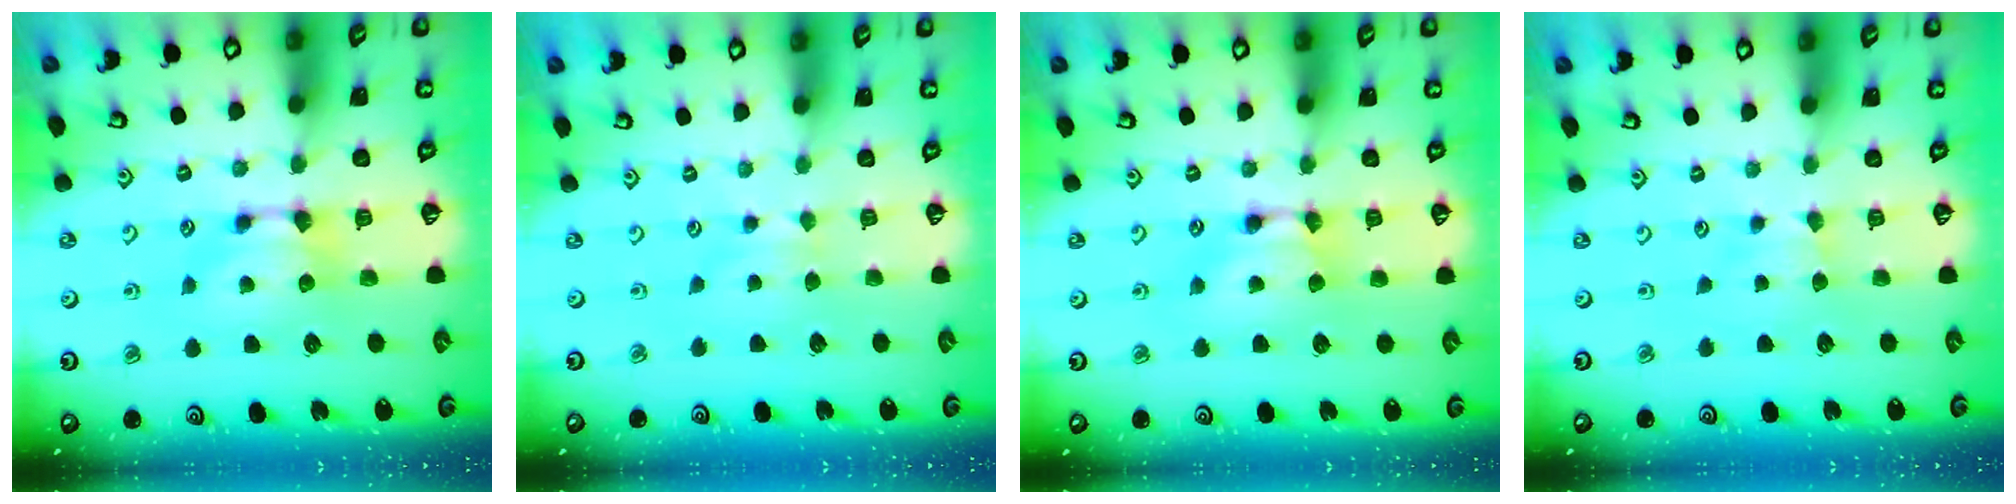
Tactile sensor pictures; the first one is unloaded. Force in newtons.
{"total": 2.1, "press": 2.0, "slide": 0.4}
{"total": 1.7, "press": 1.7, "slide": 0.1}
{"total": 2.4, "press": 2.4, "slide": 0.6}